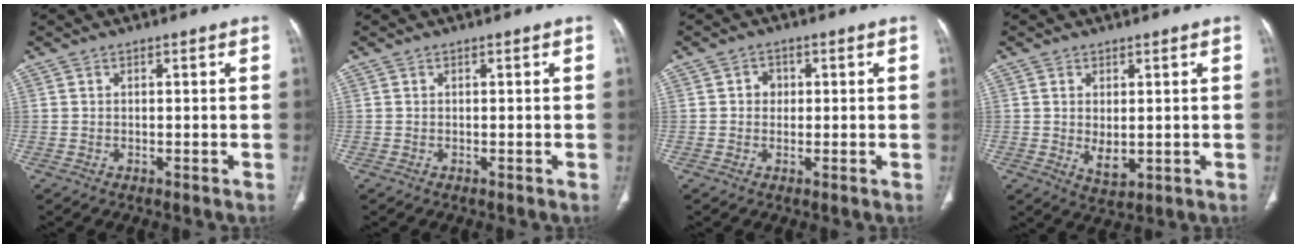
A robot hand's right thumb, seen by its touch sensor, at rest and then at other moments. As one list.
[{"total": 0.0}, {"total": 2.4, "force": [0.3, 2.1, 1.0], "torque": [0.000, 0.005, 0.001]}, {"total": 4.4, "force": [0.0, 2.4, 3.7], "torque": [-0.057, -0.013, 0.011]}]